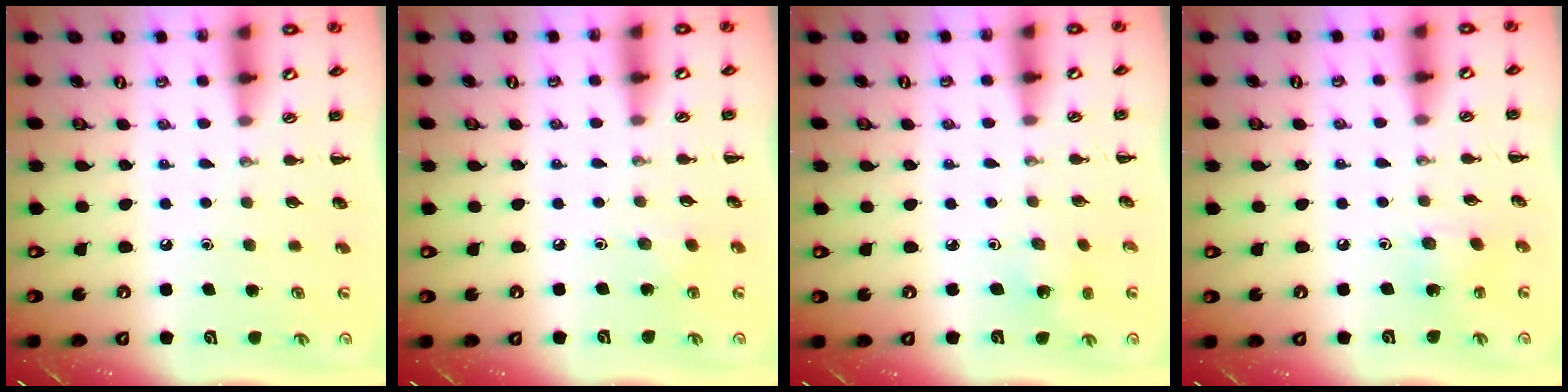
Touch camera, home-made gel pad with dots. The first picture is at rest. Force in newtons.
{"total": 2.6, "press": 2.5, "slide": 0.9}
{"total": 1.5, "press": 1.4, "slide": 0.5}
{"total": 3.9, "press": 3.8, "slide": 1.0}